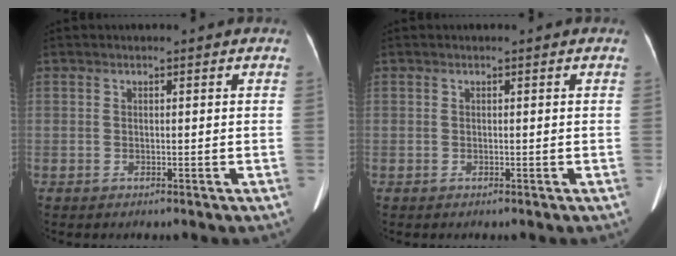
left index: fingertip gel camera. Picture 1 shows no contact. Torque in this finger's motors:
{"motor_torque": [0.13, -0.04, 0.05, 0.01]}